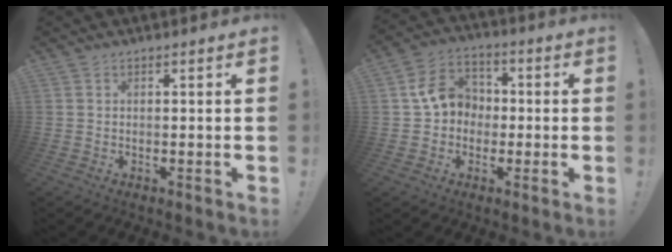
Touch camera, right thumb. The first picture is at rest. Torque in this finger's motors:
{"motor_torque": [1.07, 1.07, 0.10, 0.33, 0.00]}